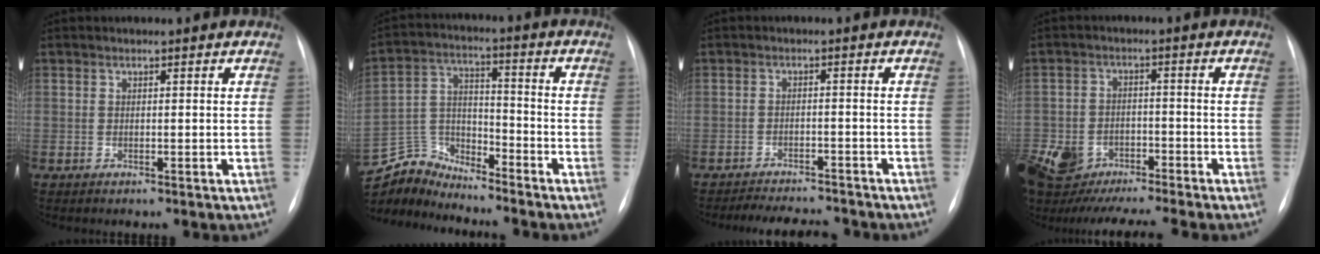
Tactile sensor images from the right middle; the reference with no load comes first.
{"total": 8.8, "force": [-8.7, 1.1, -1.0], "torque": [0.010, 0.021, -0.170]}
{"total": 8.4, "force": [-7.9, 1.5, 2.4], "torque": [-0.038, -0.002, -0.107]}
{"total": 11.3, "force": [-8.9, 4.0, 5.8], "torque": [-0.109, 0.012, -0.146]}